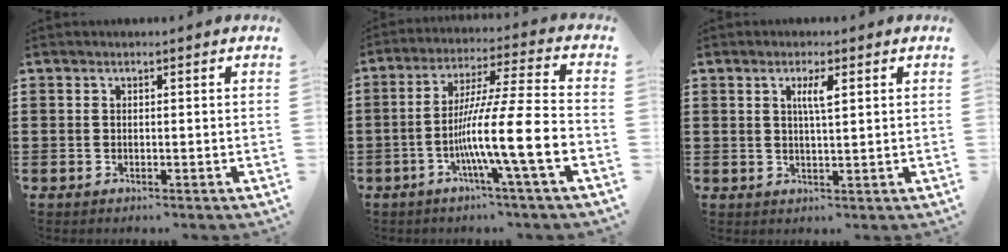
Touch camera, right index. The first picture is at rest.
{"total": 13.2, "force": [-4.4, 0.7, 12.5], "torque": [-0.215, -0.006, -0.084]}
{"total": 3.0, "force": [1.0, 0.5, 2.8], "torque": [-0.057, 0.003, 0.014]}